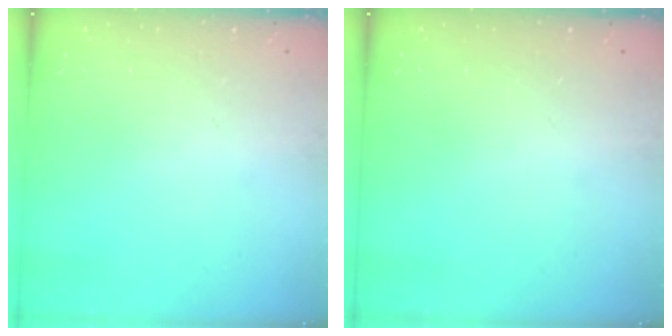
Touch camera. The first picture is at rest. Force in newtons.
{"total": 0.0}